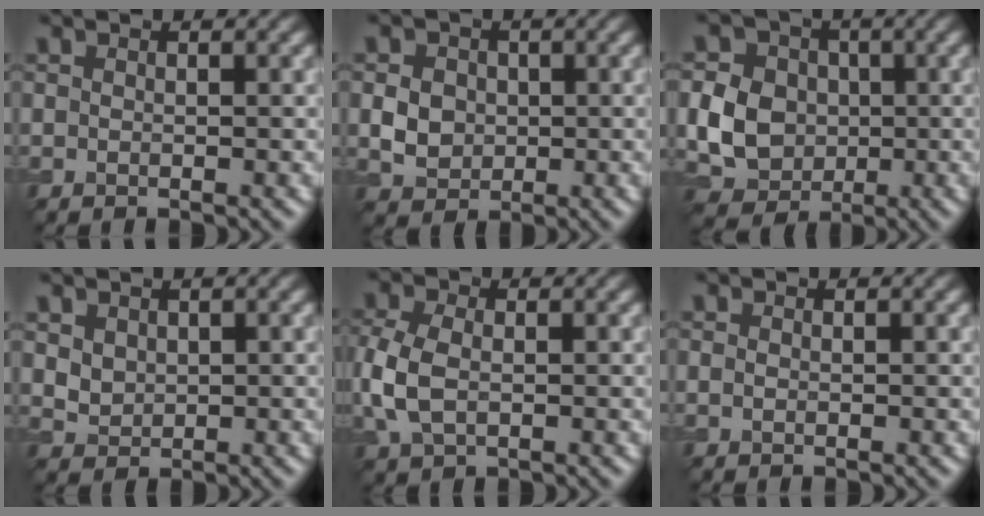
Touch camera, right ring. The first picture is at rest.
{"total": 3.1, "force": [0.0, 2.7, 1.5], "torque": [-0.031, -0.003, 0.000]}
{"total": 5.9, "force": [-0.4, 5.2, 2.9], "torque": [-0.061, 0.001, -0.011]}
{"total": 1.9, "force": [0.8, 1.5, 0.8], "torque": [-0.019, -0.006, 0.020]}
{"total": 4.9, "force": [-0.4, 3.4, 3.5], "torque": [-0.103, -0.004, -0.011]}
{"total": 0.5, "force": [0.0, 0.4, 0.3], "torque": [-0.007, -0.001, 0.000]}